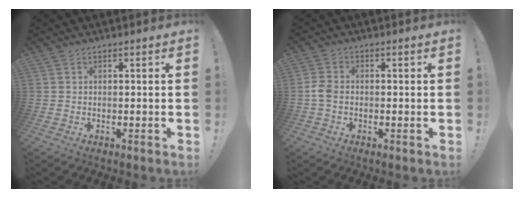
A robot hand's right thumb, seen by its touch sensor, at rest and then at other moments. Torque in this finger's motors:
{"motor_torque": [0.21, 0.43, -0.04, -0.26, 0.14]}